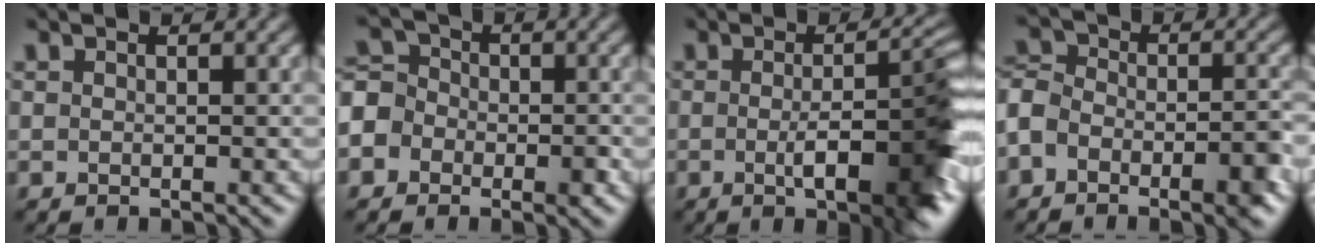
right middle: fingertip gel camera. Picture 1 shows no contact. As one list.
[{"total": 6.7, "force": [-2.8, 5.5, 2.5], "torque": [-0.036, 0.000, -0.073]}, {"total": 8.3, "force": [-1.8, 1.9, 7.9], "torque": [-0.106, -0.002, -0.025]}, {"total": 7.7, "force": [-4.2, 4.3, 4.7], "torque": [-0.073, 0.002, -0.080]}]